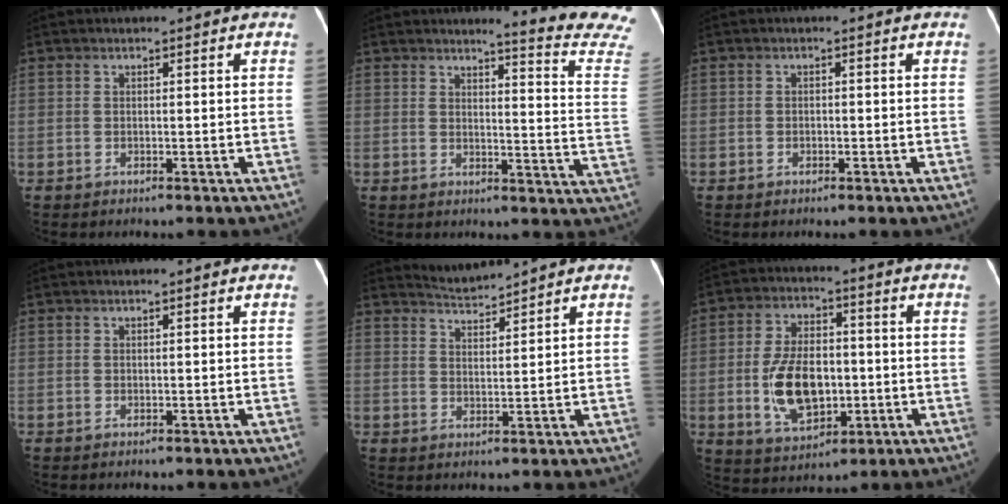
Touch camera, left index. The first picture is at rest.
{"total": 13.0, "force": [12.3, -2.0, 3.5], "torque": [-0.042, -0.119, 0.121]}
{"total": 0.7, "force": [-0.5, 0.5, 0.2], "torque": [-0.005, 0.002, -0.008]}
{"total": 0.0}
{"total": 3.1, "force": [2.9, -0.8, -0.5], "torque": [0.002, -0.001, 0.063]}
{"total": 11.5, "force": [-1.8, 6.5, 9.4], "torque": [-0.189, 0.006, -0.023]}